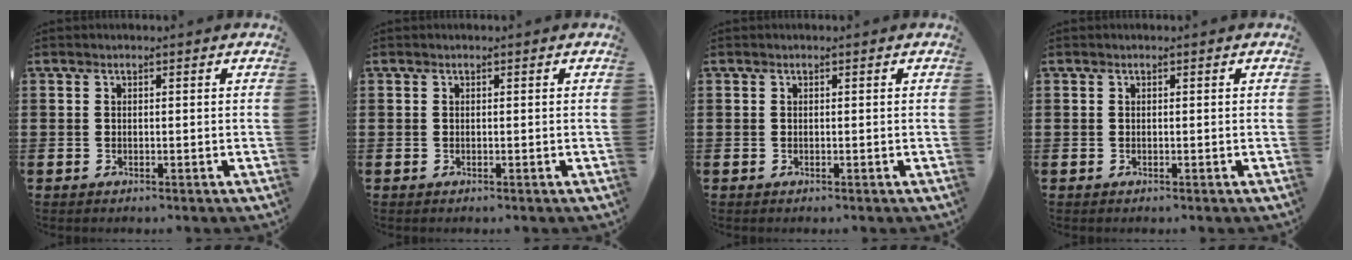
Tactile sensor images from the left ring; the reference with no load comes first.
{"total": 0.0}
{"total": 0.0}
{"total": 0.0}